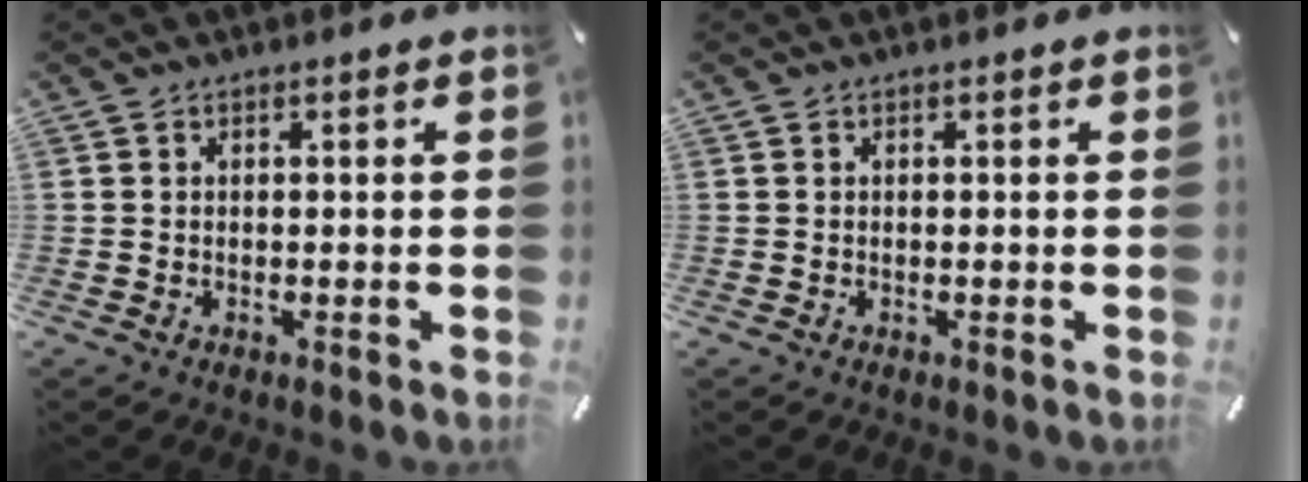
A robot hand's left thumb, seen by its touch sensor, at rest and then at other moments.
{"total": 0.0}